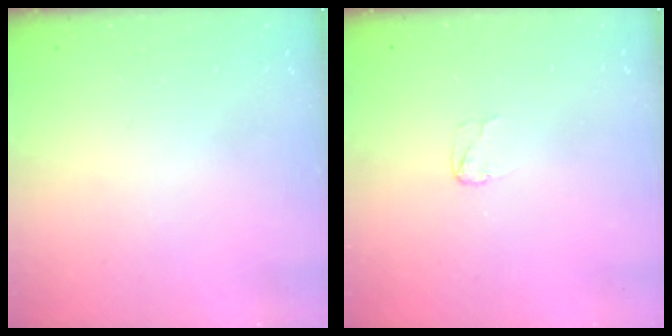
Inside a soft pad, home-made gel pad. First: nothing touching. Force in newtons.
{"total": 2.7, "press": 2.7, "slide": 0.2}